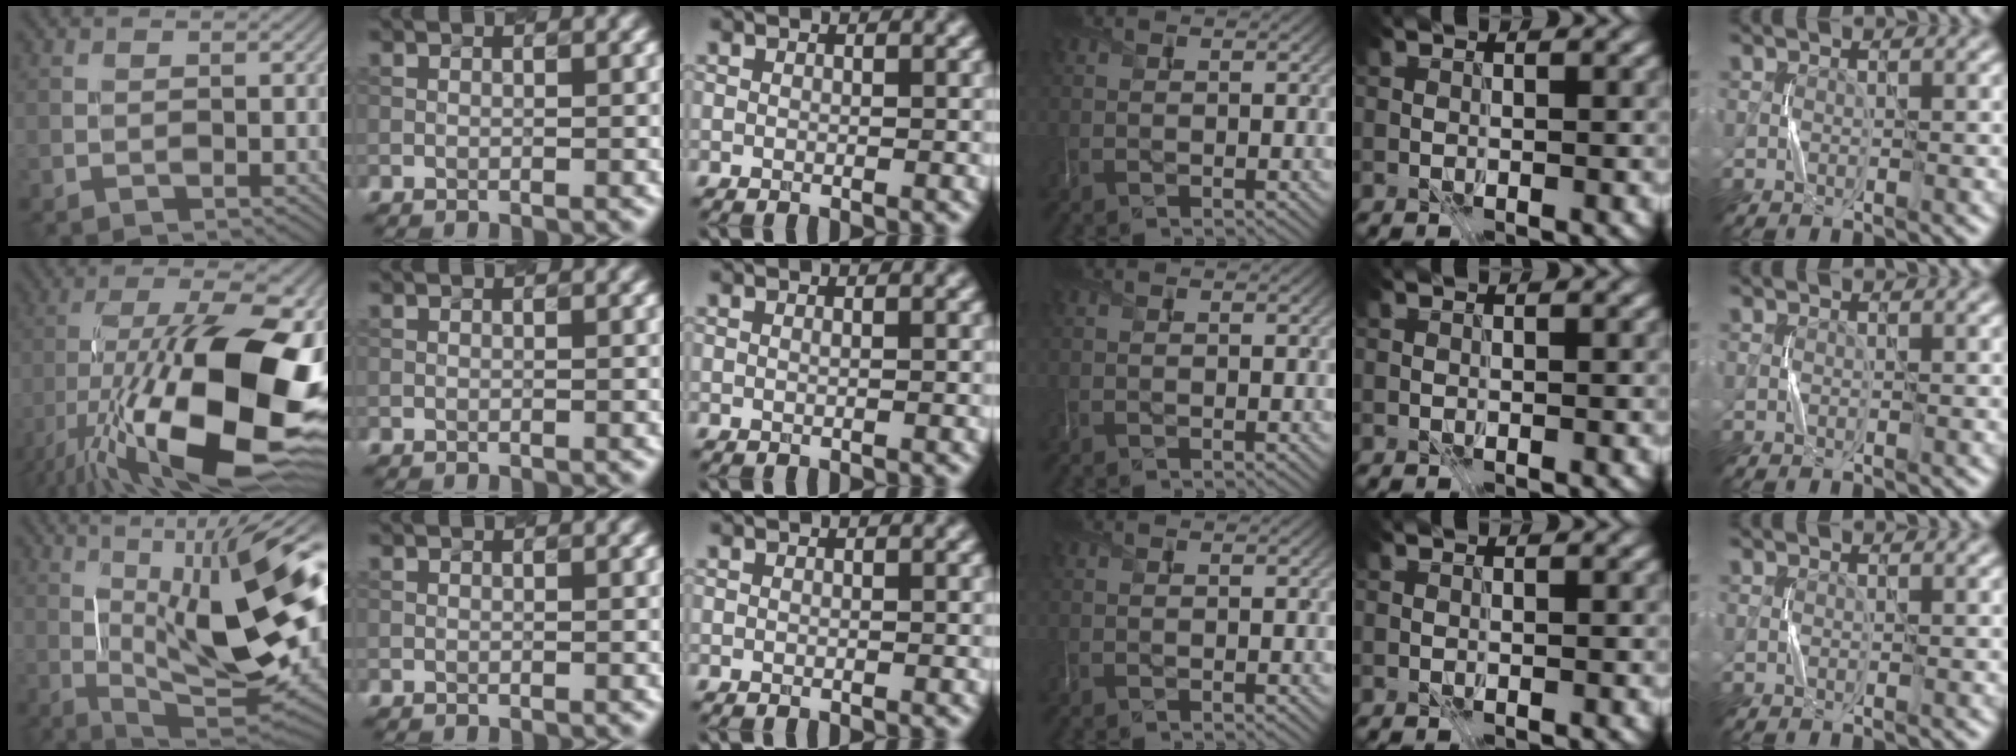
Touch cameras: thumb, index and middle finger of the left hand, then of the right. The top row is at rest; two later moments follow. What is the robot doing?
{"motion": "press", "object": "grip strengthener"}